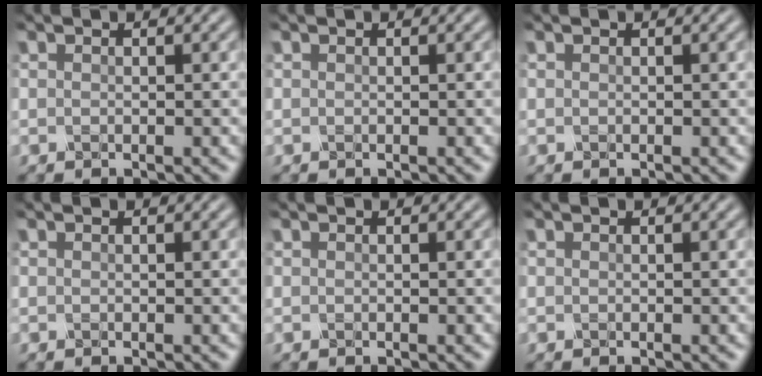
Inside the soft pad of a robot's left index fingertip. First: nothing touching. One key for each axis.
{"total": 0.0}
{"total": 0.0}
{"total": 0.0}
{"total": 0.0}
{"total": 0.0}